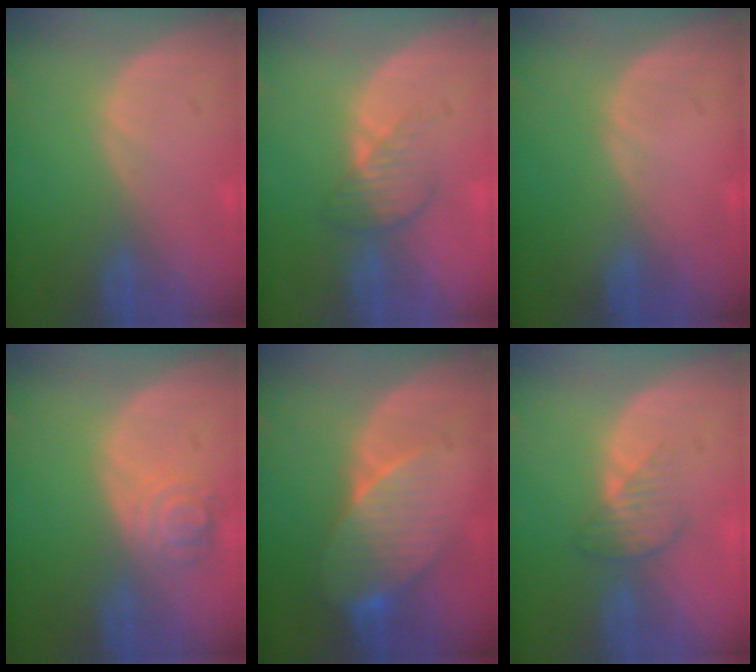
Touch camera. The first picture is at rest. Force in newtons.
{"total": 3.8, "press": 3.5, "slide": 1.5}
{"total": 0.0}
{"total": 4.5, "press": 4.2, "slide": 1.7}
{"total": 8.2, "press": 7.3, "slide": 3.6}
{"total": 3.6, "press": 3.1, "slide": 1.7}